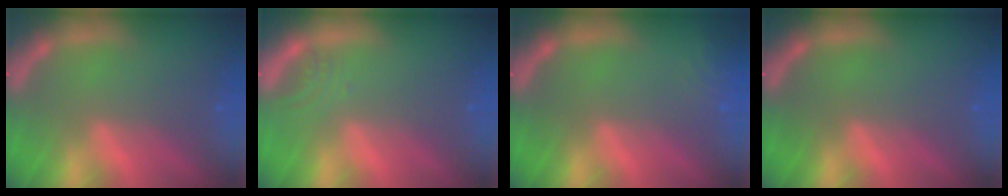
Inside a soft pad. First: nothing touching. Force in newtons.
{"total": 1.4}
{"total": 2.4}
{"total": 0.0}